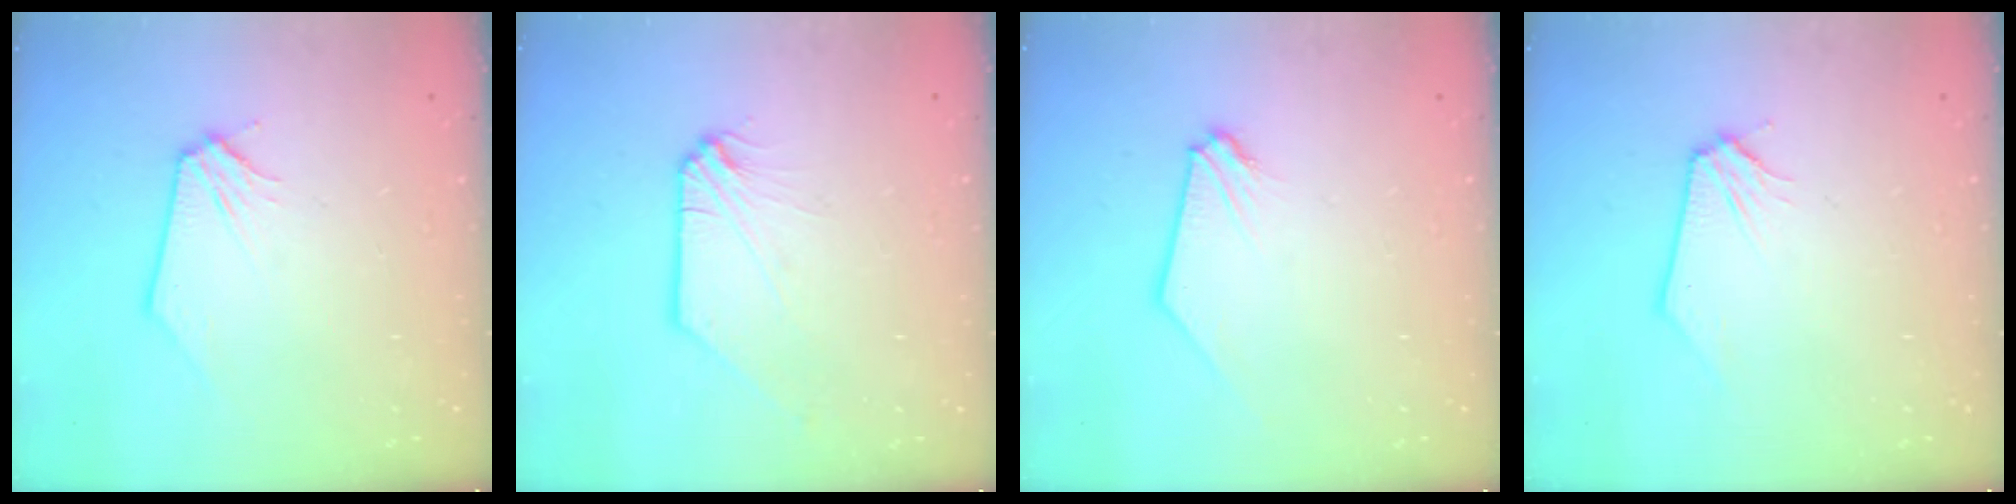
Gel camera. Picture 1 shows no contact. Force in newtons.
{"total": 0.0}
{"total": 0.9, "press": 0.9, "slide": 0.2}
{"total": 0.0}